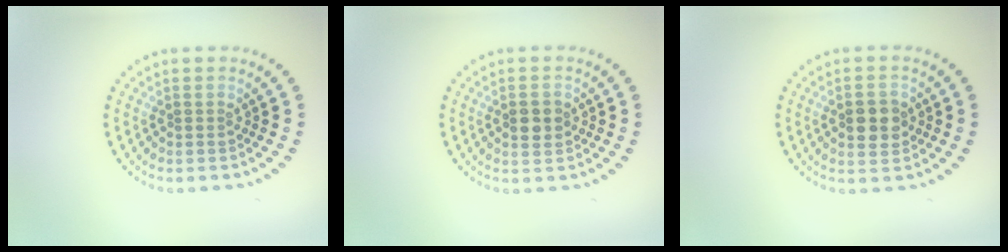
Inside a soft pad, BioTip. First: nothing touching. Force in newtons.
{"total": 2.2, "press": 2.2, "slide": 0.0}
{"total": 3.3, "press": 3.3, "slide": 0.0}